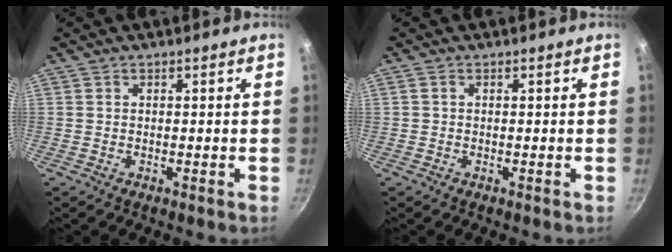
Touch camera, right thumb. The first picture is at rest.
{"total": 0.5, "force": [0.1, 0.4, 0.3], "torque": [-0.006, 0.004, 0.001]}